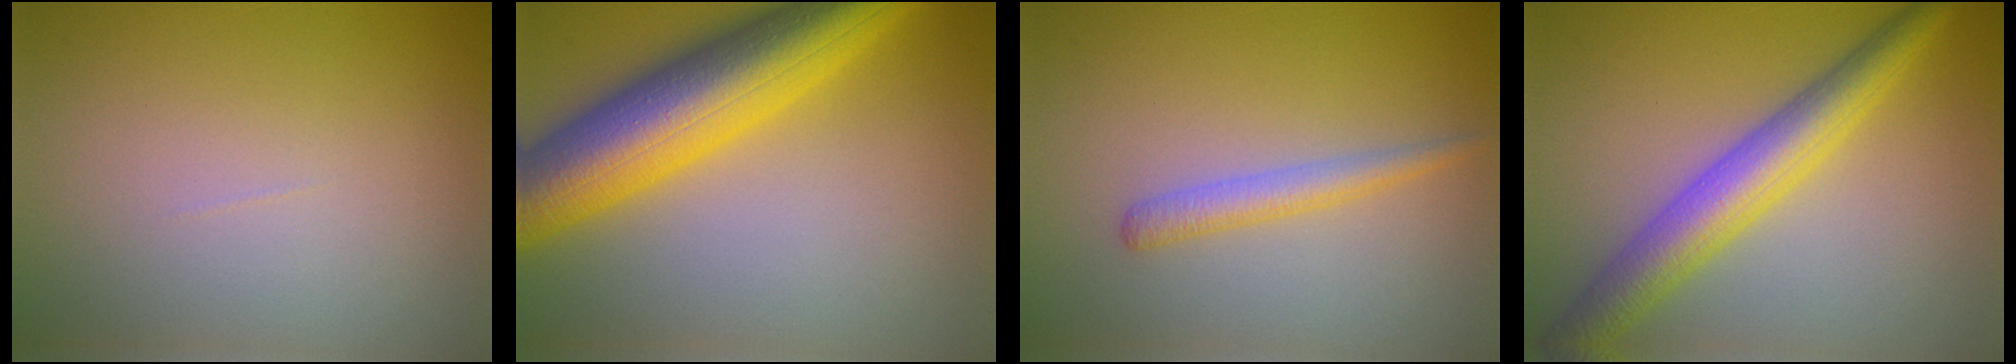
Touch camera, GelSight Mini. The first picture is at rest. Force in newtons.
{"total": 11.3, "press": 11.3, "slide": 0.3}
{"total": 2.0, "press": 2.0, "slide": 0.0}
{"total": 6.0, "press": 6.0, "slide": 0.1}